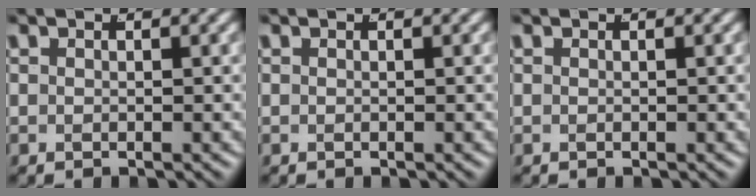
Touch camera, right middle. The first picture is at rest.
{"total": 0.0}
{"total": 0.0}